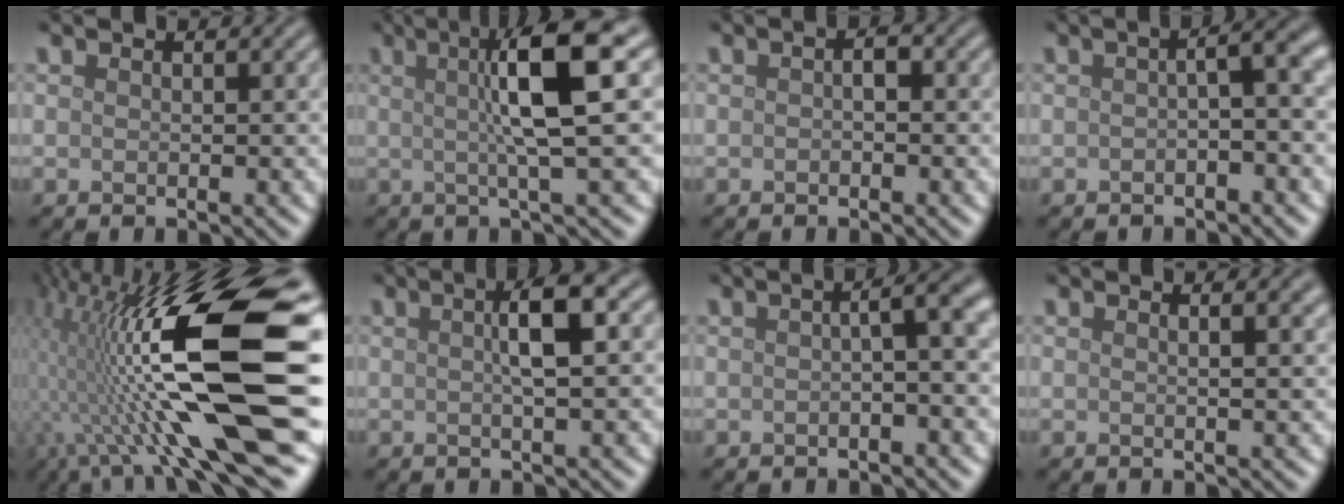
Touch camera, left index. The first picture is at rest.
{"total": 7.7, "force": [1.5, 1.2, 7.5], "torque": [-0.109, 0.015, 0.021]}
{"total": 1.2, "force": [-0.1, 0.6, 1.0], "torque": [-0.017, 0.004, -0.003]}
{"total": 3.3, "force": [-0.2, 0.7, 3.2], "torque": [-0.044, 0.013, -0.007]}
{"total": 17.4, "force": [0.7, 4.9, 16.6], "torque": [-0.296, 0.014, 0.013]}
{"total": 3.7, "force": [0.8, 0.6, 3.6], "torque": [-0.058, 0.012, 0.009]}
{"total": 3.6, "force": [0.1, 0.8, 3.5], "torque": [-0.041, 0.015, -0.004]}
{"total": 3.0, "force": [1.5, 1.3, 2.2], "torque": [-0.008, 0.014, -0.005]}